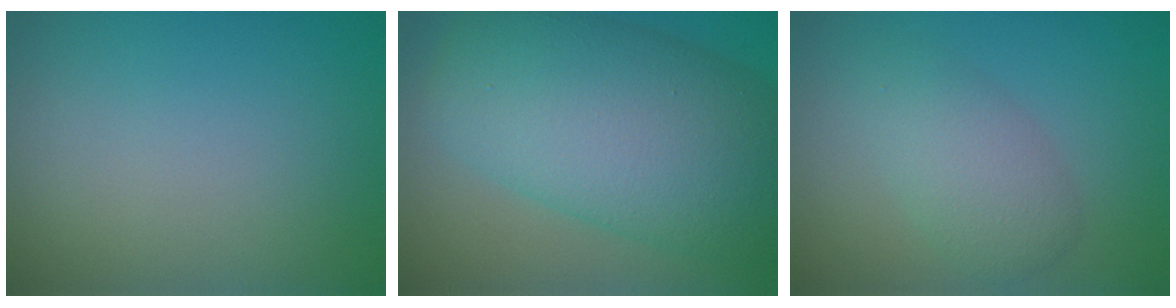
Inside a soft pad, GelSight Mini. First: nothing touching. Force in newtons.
{"total": 13.4, "press": 13.4, "slide": 0.4}
{"total": 3.6, "press": 3.6, "slide": 0.0}